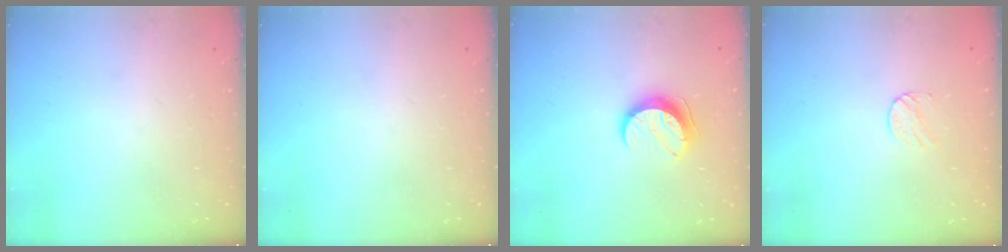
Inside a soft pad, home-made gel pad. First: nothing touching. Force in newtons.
{"total": 0.0}
{"total": 10.2, "press": 10.1, "slide": 0.8}
{"total": 6.7, "press": 6.7, "slide": 0.4}